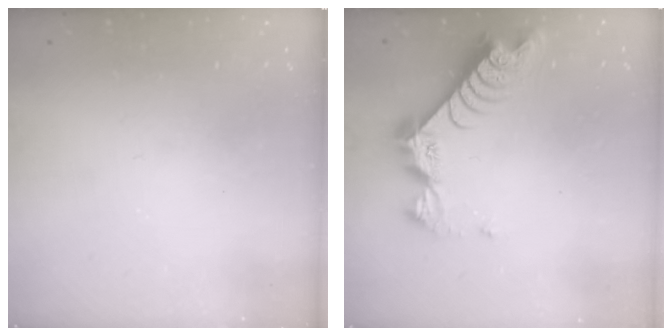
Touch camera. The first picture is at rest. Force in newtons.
{"total": 9.9, "press": 9.8, "slide": 1.0}